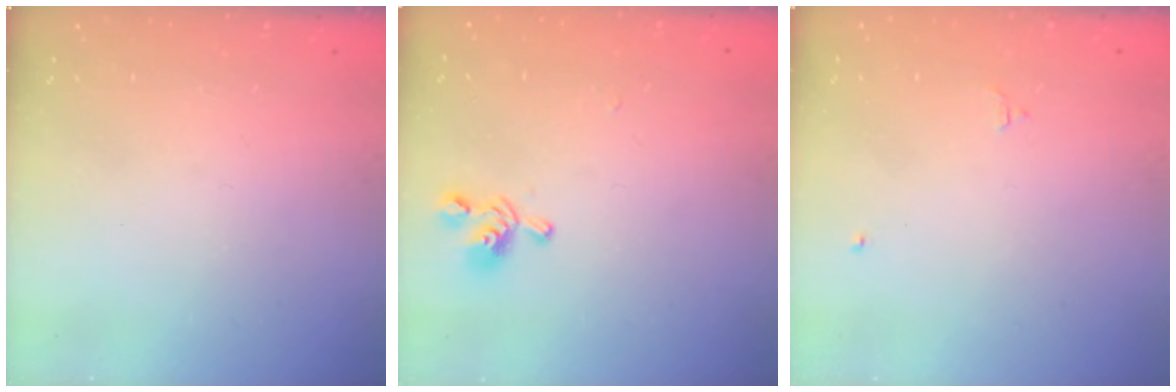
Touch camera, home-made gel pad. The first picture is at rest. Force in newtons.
{"total": 1.6, "press": 1.2, "slide": 1.1}
{"total": 1.6, "press": 1.6, "slide": 0.3}